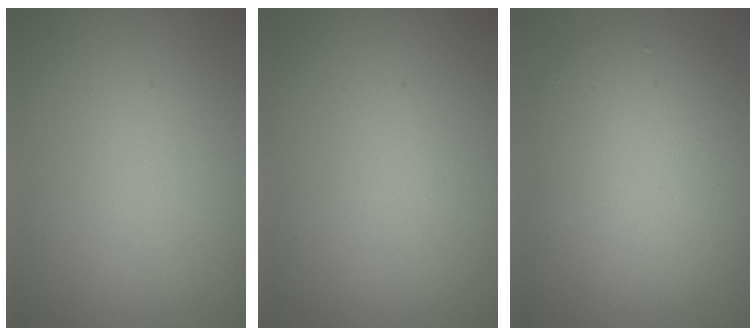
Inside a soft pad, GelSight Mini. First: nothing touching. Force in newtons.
{"total": 0.0}
{"total": 6.9, "press": 6.9, "slide": 0.2}